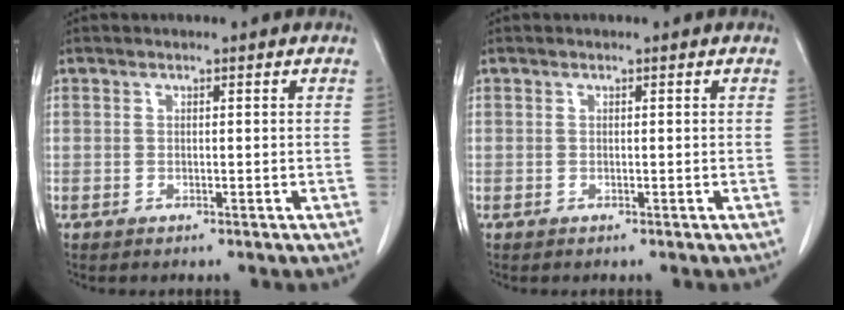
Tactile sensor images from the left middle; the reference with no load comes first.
{"total": 0.0}